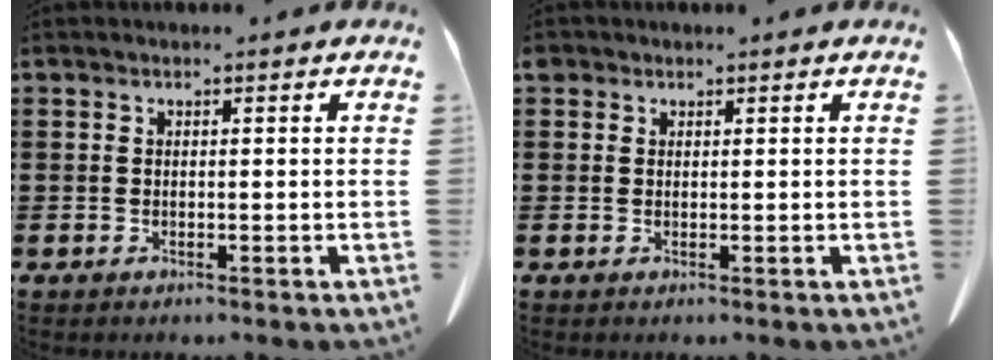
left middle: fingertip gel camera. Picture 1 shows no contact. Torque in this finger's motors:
{"motor_torque": [0.01, 0.00, 0.00, 0.00]}